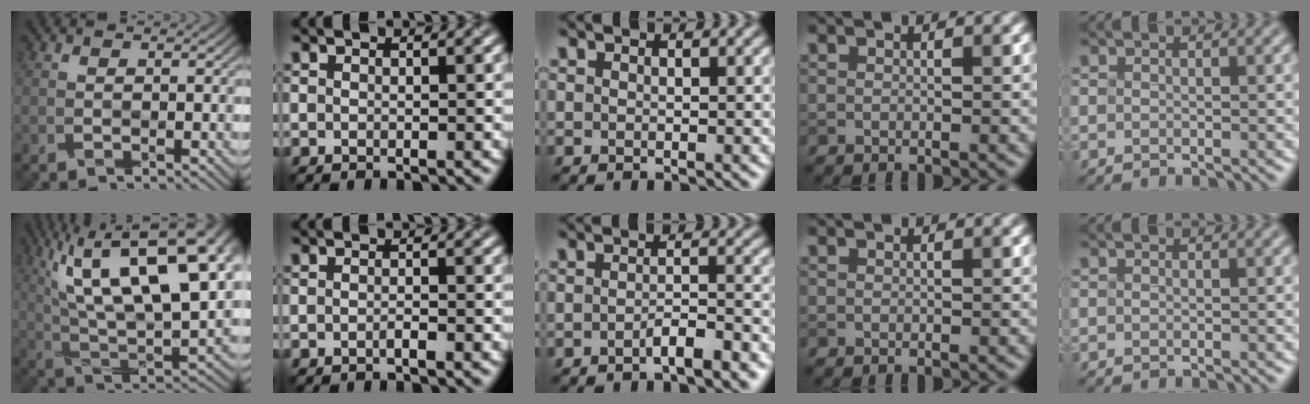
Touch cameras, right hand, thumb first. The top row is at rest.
{"thumb": {"total": 21.1, "force": [9.3, 7.8, 17.2], "torque": [-0.284, 0.051, 0.157]}, "index": {"total": 1.2, "force": [-1.0, 0.2, 0.7], "torque": [-0.006, 0.005, -0.012]}, "middle": {"total": 2.8, "force": [-1.7, 0.6, 2.1], "torque": [-0.034, 0.008, -0.033]}}